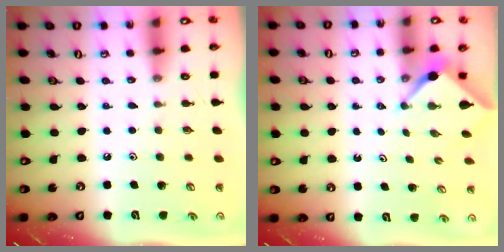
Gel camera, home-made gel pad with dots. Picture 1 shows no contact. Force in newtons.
{"total": 2.4, "press": 2.4, "slide": 0.3}